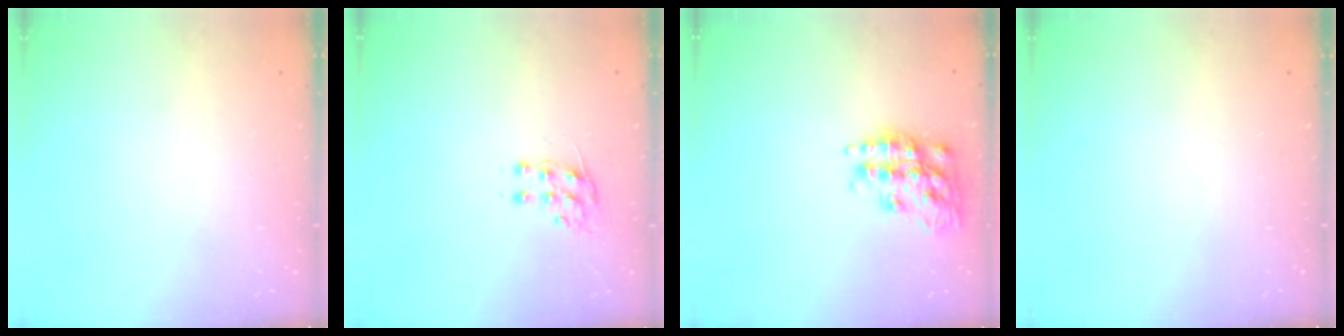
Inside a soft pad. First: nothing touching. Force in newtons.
{"total": 6.4, "press": 6.4, "slide": 0.5}
{"total": 17.4, "press": 17.3, "slide": 1.2}
{"total": 0.0}